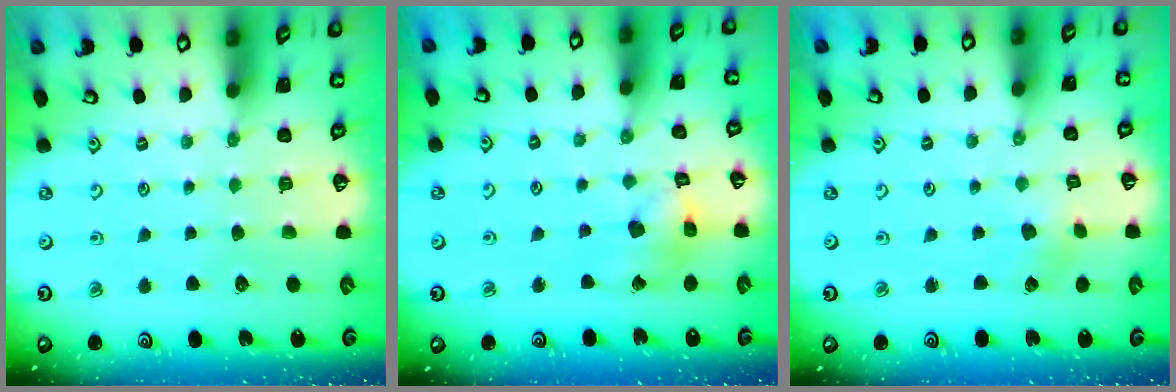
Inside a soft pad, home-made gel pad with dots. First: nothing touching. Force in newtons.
{"total": 10.5, "press": 10.4, "slide": 1.4}
{"total": 2.0, "press": 2.0, "slide": 0.3}